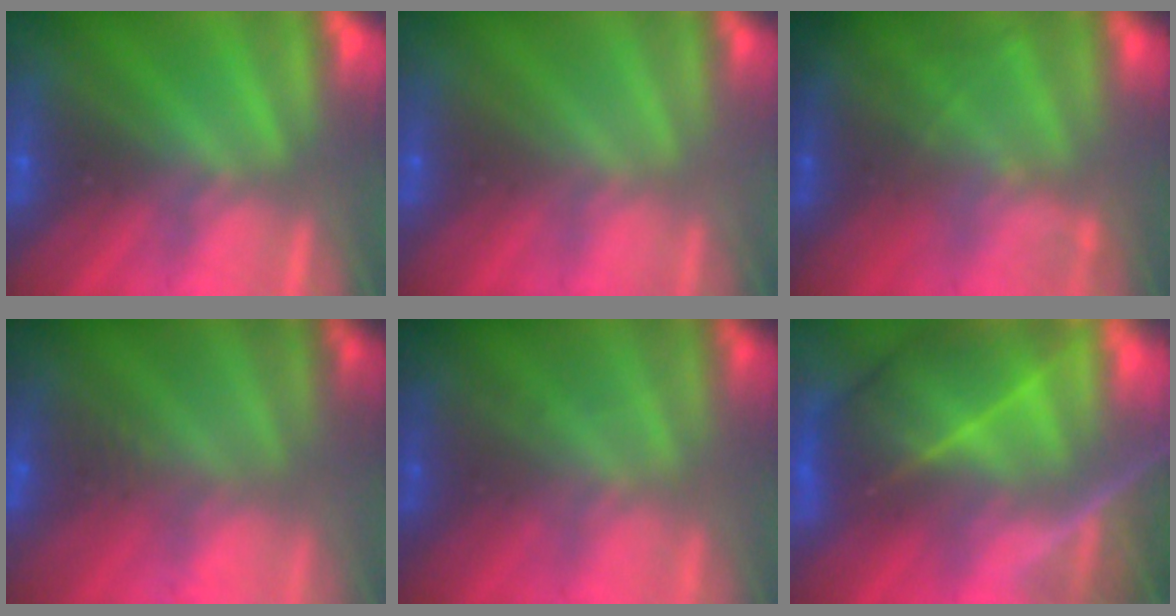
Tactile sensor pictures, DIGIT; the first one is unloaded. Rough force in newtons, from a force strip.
{"total": 3.8}
{"total": 1.9}
{"total": 2.4}
{"total": 1.4}
{"total": 7.4}